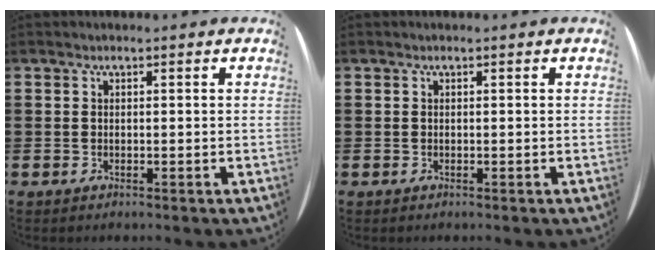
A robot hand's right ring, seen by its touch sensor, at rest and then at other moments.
{"total": 0.0}